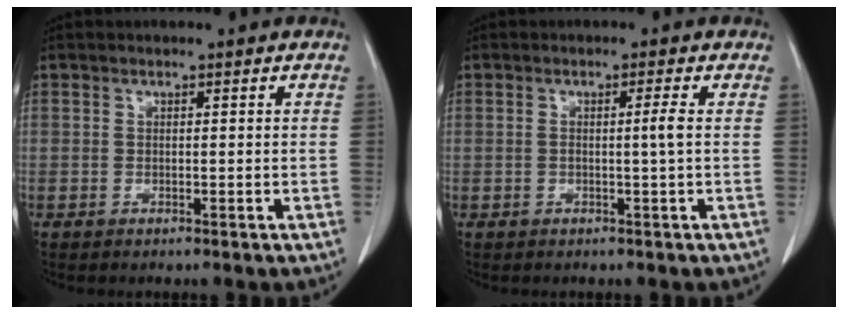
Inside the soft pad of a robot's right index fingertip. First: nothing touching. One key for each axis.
{"total": 1.7, "fx": -0.1, "fy": -0.6, "fz": 1.6, "tx": -0.030, "ty": 0.000, "tz": 0.000}